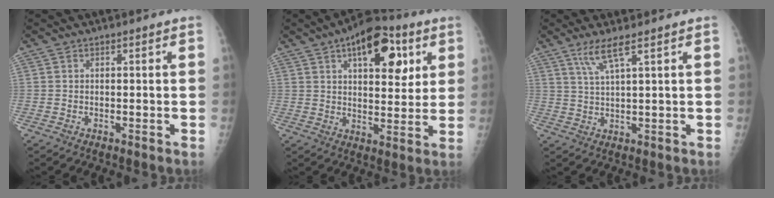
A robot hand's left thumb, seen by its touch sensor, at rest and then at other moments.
{"total": 15.5, "force": [6.6, 7.7, 11.7], "torque": [-0.119, -0.010, 0.093]}
{"total": 4.6, "force": [2.8, 0.1, 3.6], "torque": [-0.081, -0.012, 0.065]}